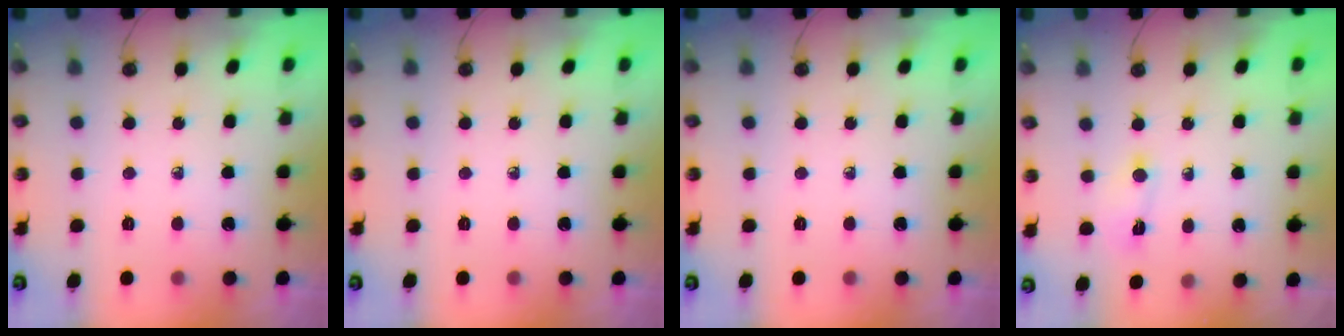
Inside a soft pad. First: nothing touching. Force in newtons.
{"total": 0.0}
{"total": 0.0}
{"total": 3.8, "press": 3.7, "slide": 0.4}